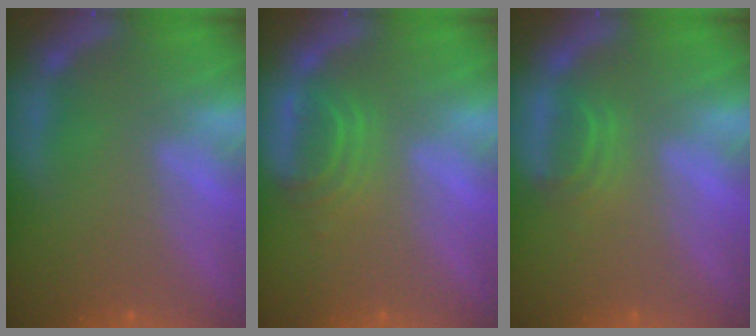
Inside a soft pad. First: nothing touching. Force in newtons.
{"total": 2.9}
{"total": 1.9}